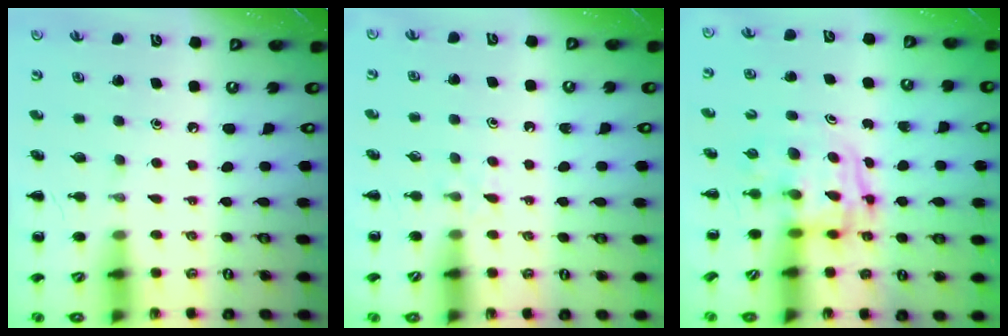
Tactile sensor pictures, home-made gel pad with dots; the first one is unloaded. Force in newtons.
{"total": 2.9, "press": 2.6, "slide": 1.3}
{"total": 3.3, "press": 3.2, "slide": 0.6}